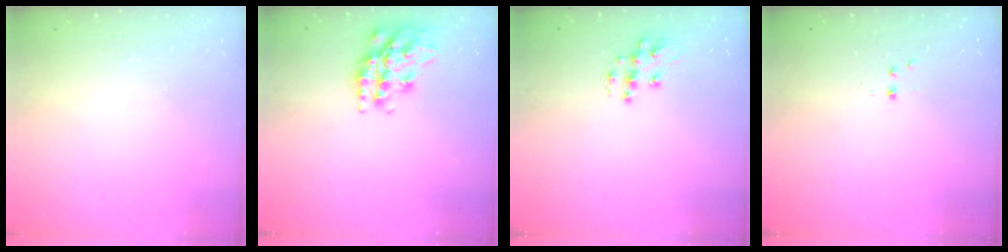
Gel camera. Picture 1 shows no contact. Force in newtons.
{"total": 16.9, "press": 16.9, "slide": 1.2}
{"total": 9.8, "press": 9.8, "slide": 0.6}
{"total": 2.2, "press": 1.9, "slide": 1.2}